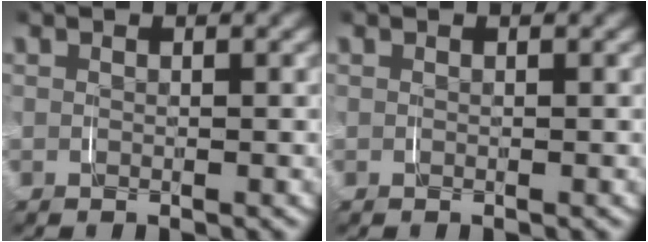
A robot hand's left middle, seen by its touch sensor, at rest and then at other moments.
{"total": 0.0}